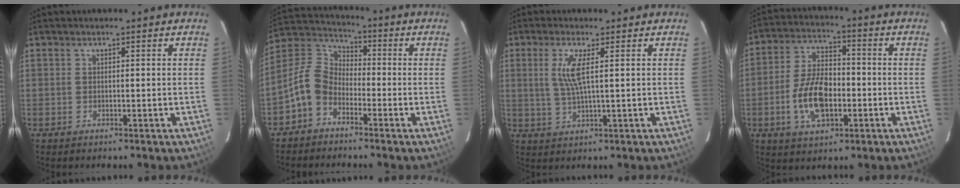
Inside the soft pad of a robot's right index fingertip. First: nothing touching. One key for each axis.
{"total": 8.3, "fx": -4.7, "fy": 5.5, "fz": 4.1, "tx": -0.090, "ty": 0.022, "tz": -0.105}
{"total": 5.1, "fx": 1.3, "fy": 0.4, "fz": 4.9, "tx": -0.103, "ty": -0.004, "tz": 0.026}
{"total": 11.7, "fx": -3.2, "fy": 6.3, "fz": 9.4, "tx": -0.191, "ty": 0.010, "tz": -0.053}